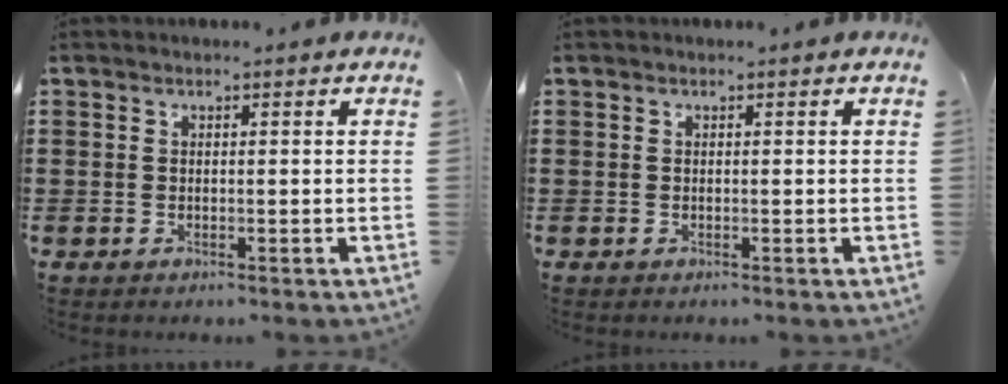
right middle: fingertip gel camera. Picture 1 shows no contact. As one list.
[{"total": 0.0}]